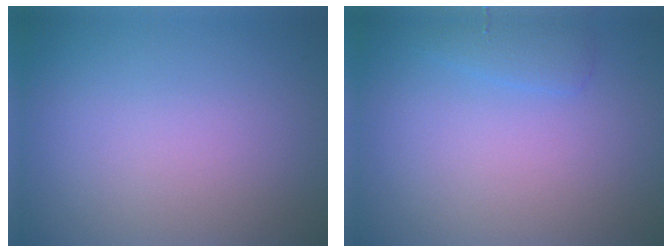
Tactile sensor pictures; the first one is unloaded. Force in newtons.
{"total": 1.3, "press": 1.3, "slide": 0.1}